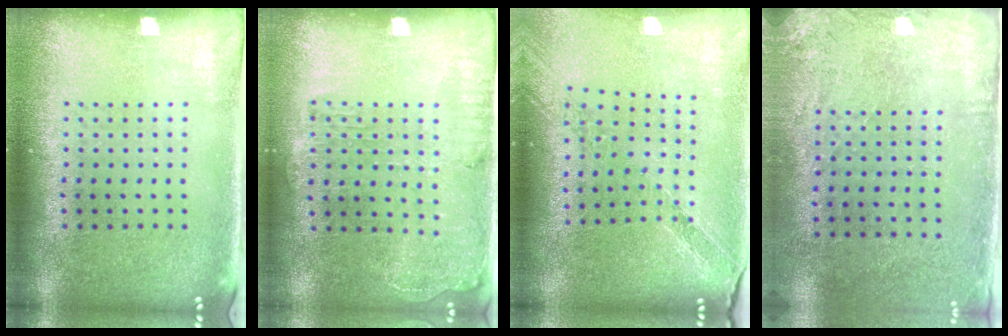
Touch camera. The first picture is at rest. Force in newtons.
{"total": 1.4, "press": 1.4, "slide": 0.4}
{"total": 1.1, "press": 1.1, "slide": 0.1}
{"total": 2.8, "press": 2.3, "slide": 1.6}